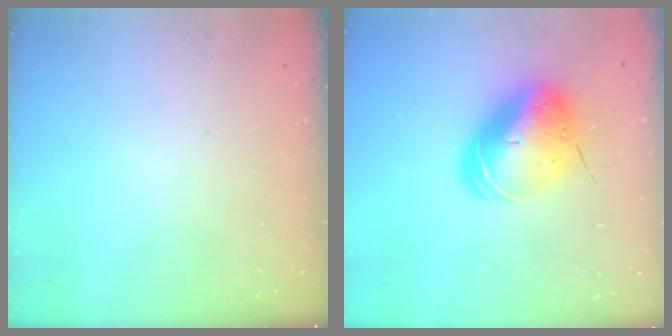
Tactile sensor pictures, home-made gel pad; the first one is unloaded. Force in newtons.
{"total": 16.2, "press": 15.9, "slide": 3.2}